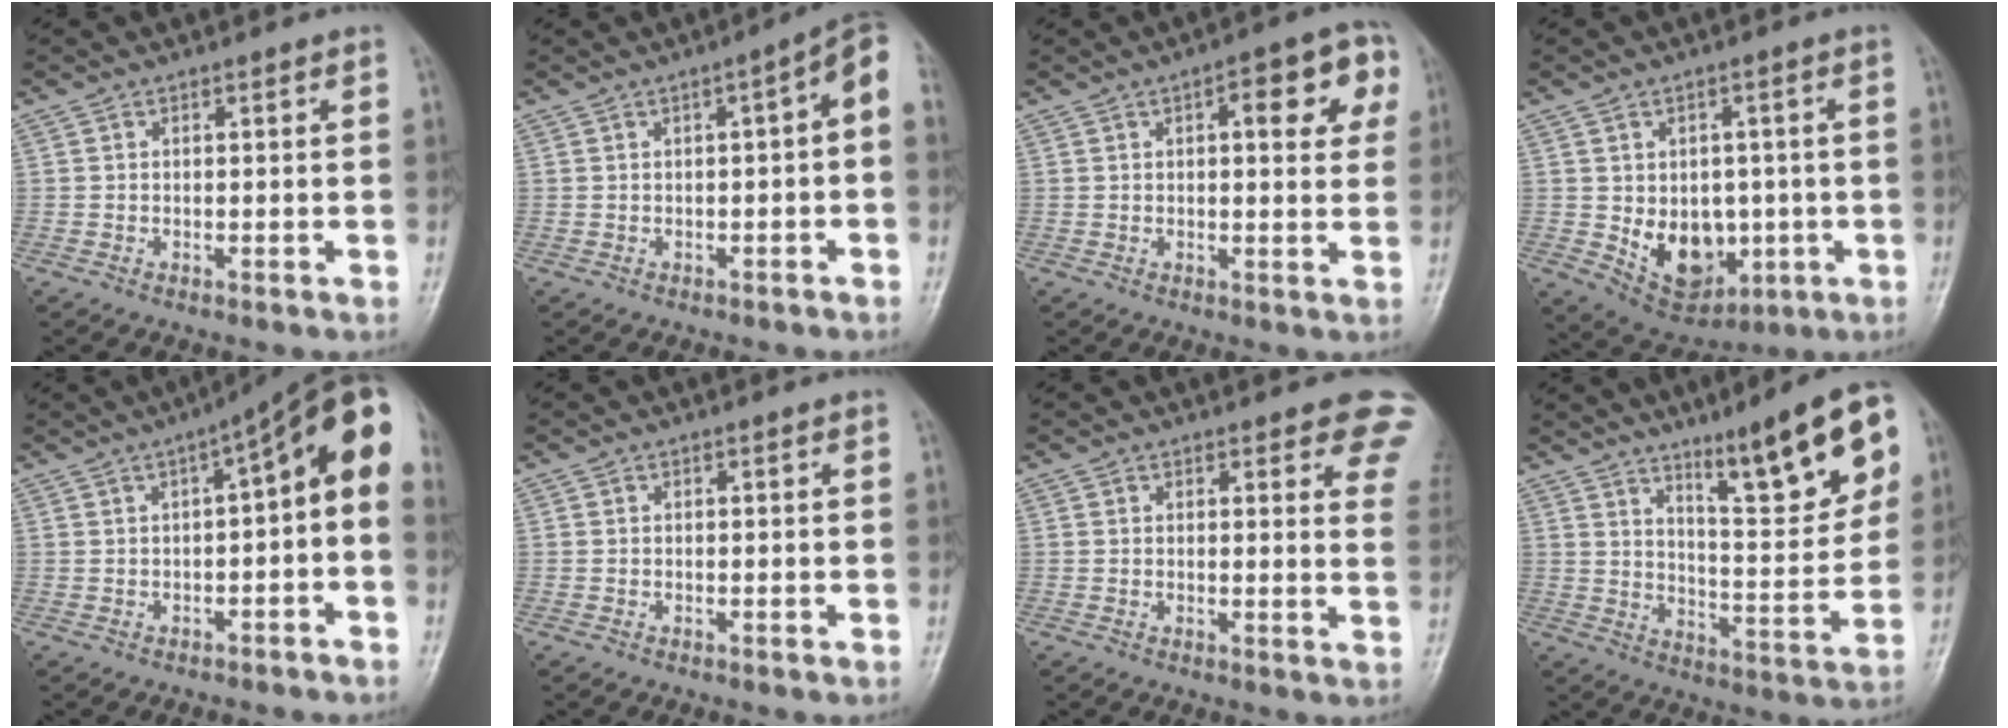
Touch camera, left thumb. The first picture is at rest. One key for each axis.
{"total": 5.6, "fx": -0.5, "fy": 1.8, "fz": 5.2, "tx": -0.061, "ty": 0.037, "tz": -0.014}
{"total": 9.8, "fx": 3.1, "fy": 3.7, "fz": 8.4, "tx": -0.077, "ty": 0.009, "tz": 0.031}
{"total": 11.5, "fx": -1.9, "fy": 8.4, "fz": 7.6, "tx": -0.073, "ty": 0.000, "tz": -0.009}
{"total": 12.6, "fx": 0.3, "fy": 4.7, "fz": 11.7, "tx": -0.140, "ty": 0.055, "tz": -0.002}
{"total": 0.0}
{"total": 8.9, "fx": 6.0, "fy": 3.0, "fz": 5.9, "tx": -0.030, "ty": -0.024, "tz": 0.052}
{"total": 17.4, "fx": 9.4, "fy": 3.7, "fz": 14.2, "tx": -0.175, "ty": -0.047, "tz": 0.146}